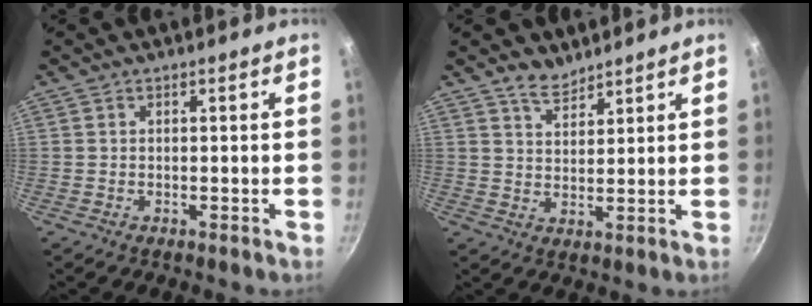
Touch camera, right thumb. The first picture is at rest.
{"total": 3.1, "force": [2.6, 1.4, 0.8], "torque": [-0.007, -0.014, 0.048]}